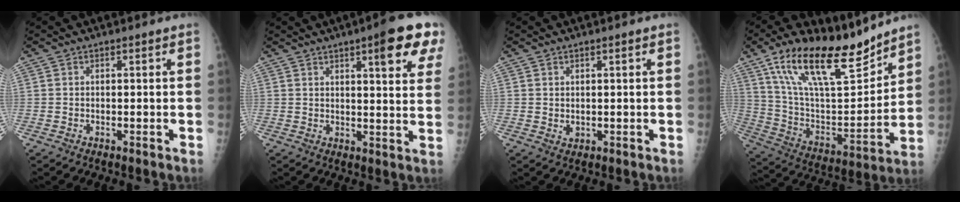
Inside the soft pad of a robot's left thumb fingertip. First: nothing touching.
{"total": 11.7, "force": [6.2, 2.5, 9.6], "torque": [-0.099, -0.022, 0.073]}
{"total": 1.3, "force": [0.3, 0.7, 1.0], "torque": [-0.014, -0.006, 0.010]}
{"total": 23.3, "force": [16.5, 7.6, 14.5], "torque": [-0.218, -0.061, 0.297]}